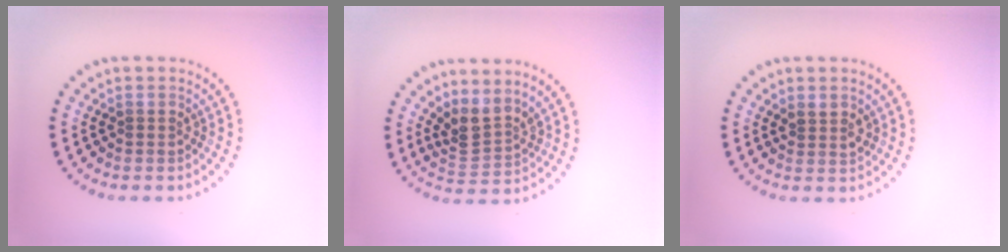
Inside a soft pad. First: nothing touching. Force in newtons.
{"total": 3.0, "press": 2.2, "slide": 2.1}
{"total": 1.5, "press": 1.2, "slide": 0.9}